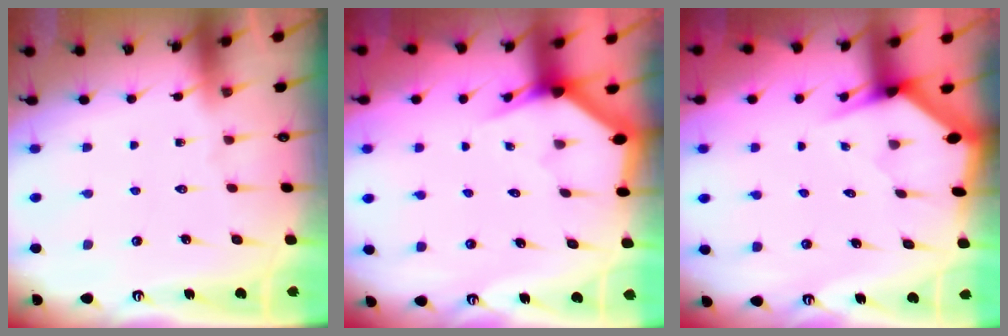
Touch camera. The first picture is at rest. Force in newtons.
{"total": 2.7, "press": 2.7, "slide": 0.1}
{"total": 2.8, "press": 2.8, "slide": 0.3}